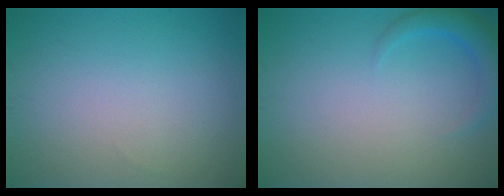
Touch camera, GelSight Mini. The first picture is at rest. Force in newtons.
{"total": 2.5, "press": 2.5, "slide": 0.3}